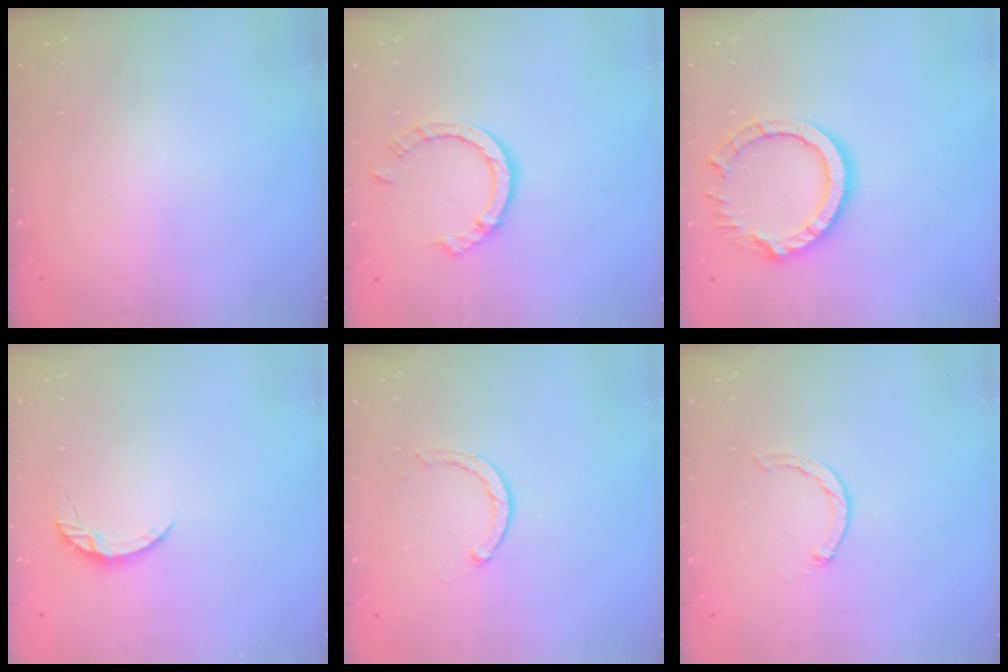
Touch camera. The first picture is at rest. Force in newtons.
{"total": 6.9, "press": 6.8, "slide": 0.8}
{"total": 12.6, "press": 12.6, "slide": 1.2}
{"total": 4.6, "press": 4.6, "slide": 0.6}
{"total": 3.6, "press": 3.6, "slide": 0.3}
{"total": 1.1, "press": 1.1, "slide": 0.2}